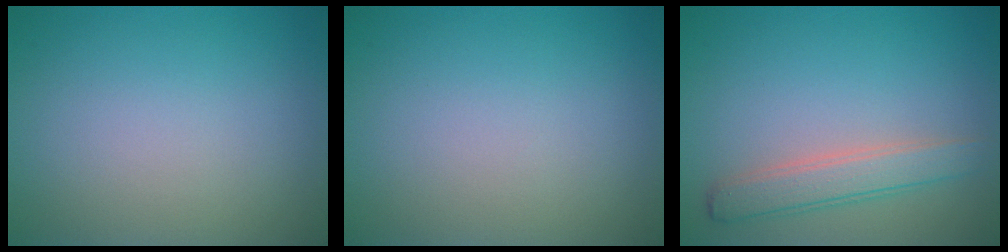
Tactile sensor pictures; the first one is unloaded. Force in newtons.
{"total": 0.0}
{"total": 2.9, "press": 2.9, "slide": 0.2}